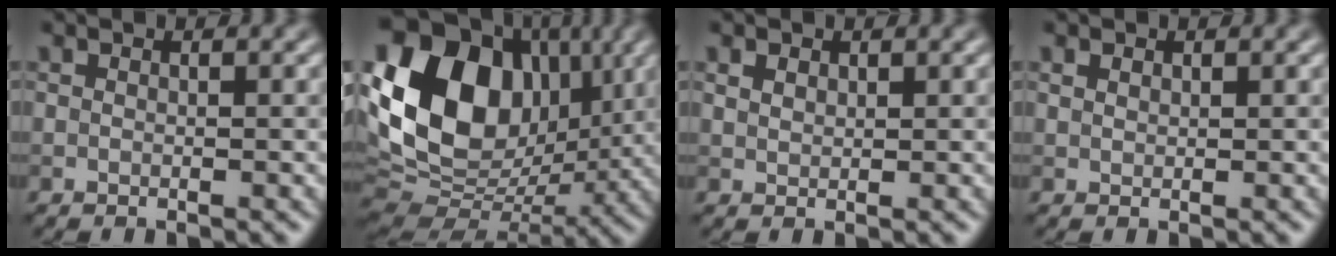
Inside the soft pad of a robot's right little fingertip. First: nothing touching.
{"total": 17.2, "force": [3.6, 12.7, 11.1], "torque": [-0.227, 0.017, 0.062]}
{"total": 1.2, "force": [0.7, 0.8, 0.5], "torque": [-0.011, 0.002, 0.015]}
{"total": 0.8, "force": [0.5, 0.5, 0.3], "torque": [-0.006, 0.000, 0.011]}